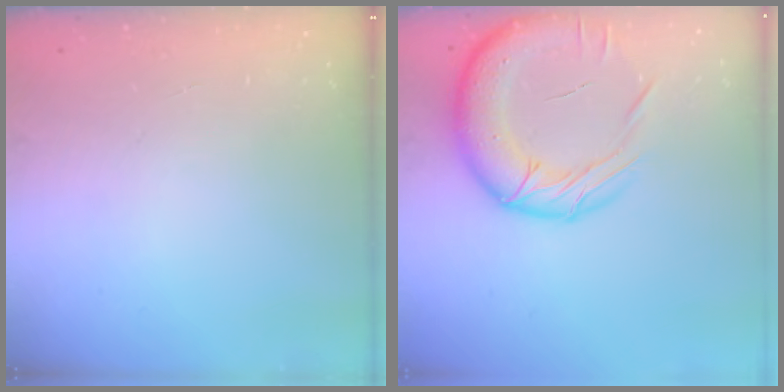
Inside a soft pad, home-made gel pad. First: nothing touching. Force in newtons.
{"total": 20.3, "press": 19.9, "slide": 4.2}